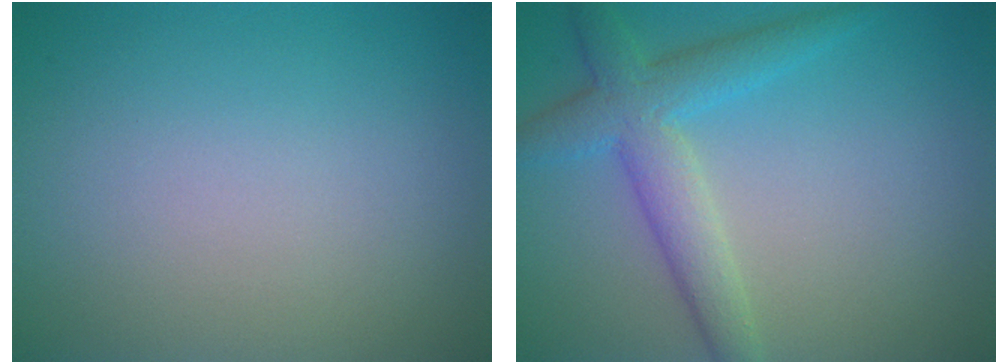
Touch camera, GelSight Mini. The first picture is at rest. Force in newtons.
{"total": 4.5, "press": 4.5, "slide": 0.2}